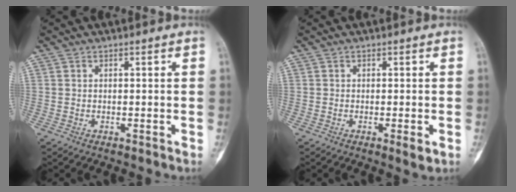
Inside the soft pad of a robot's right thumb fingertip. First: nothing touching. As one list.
[{"total": 1.9, "force": [-0.6, 0.4, 1.8], "torque": [-0.027, -0.005, -0.011]}]